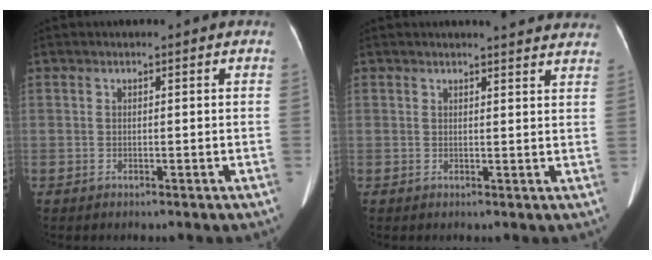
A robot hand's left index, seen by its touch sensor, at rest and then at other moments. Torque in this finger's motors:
{"motor_torque": [0.11, -0.13, -0.01, 0.00]}